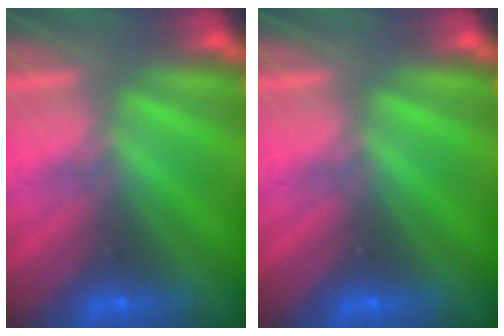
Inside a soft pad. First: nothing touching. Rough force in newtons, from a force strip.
{"total": 0.0}